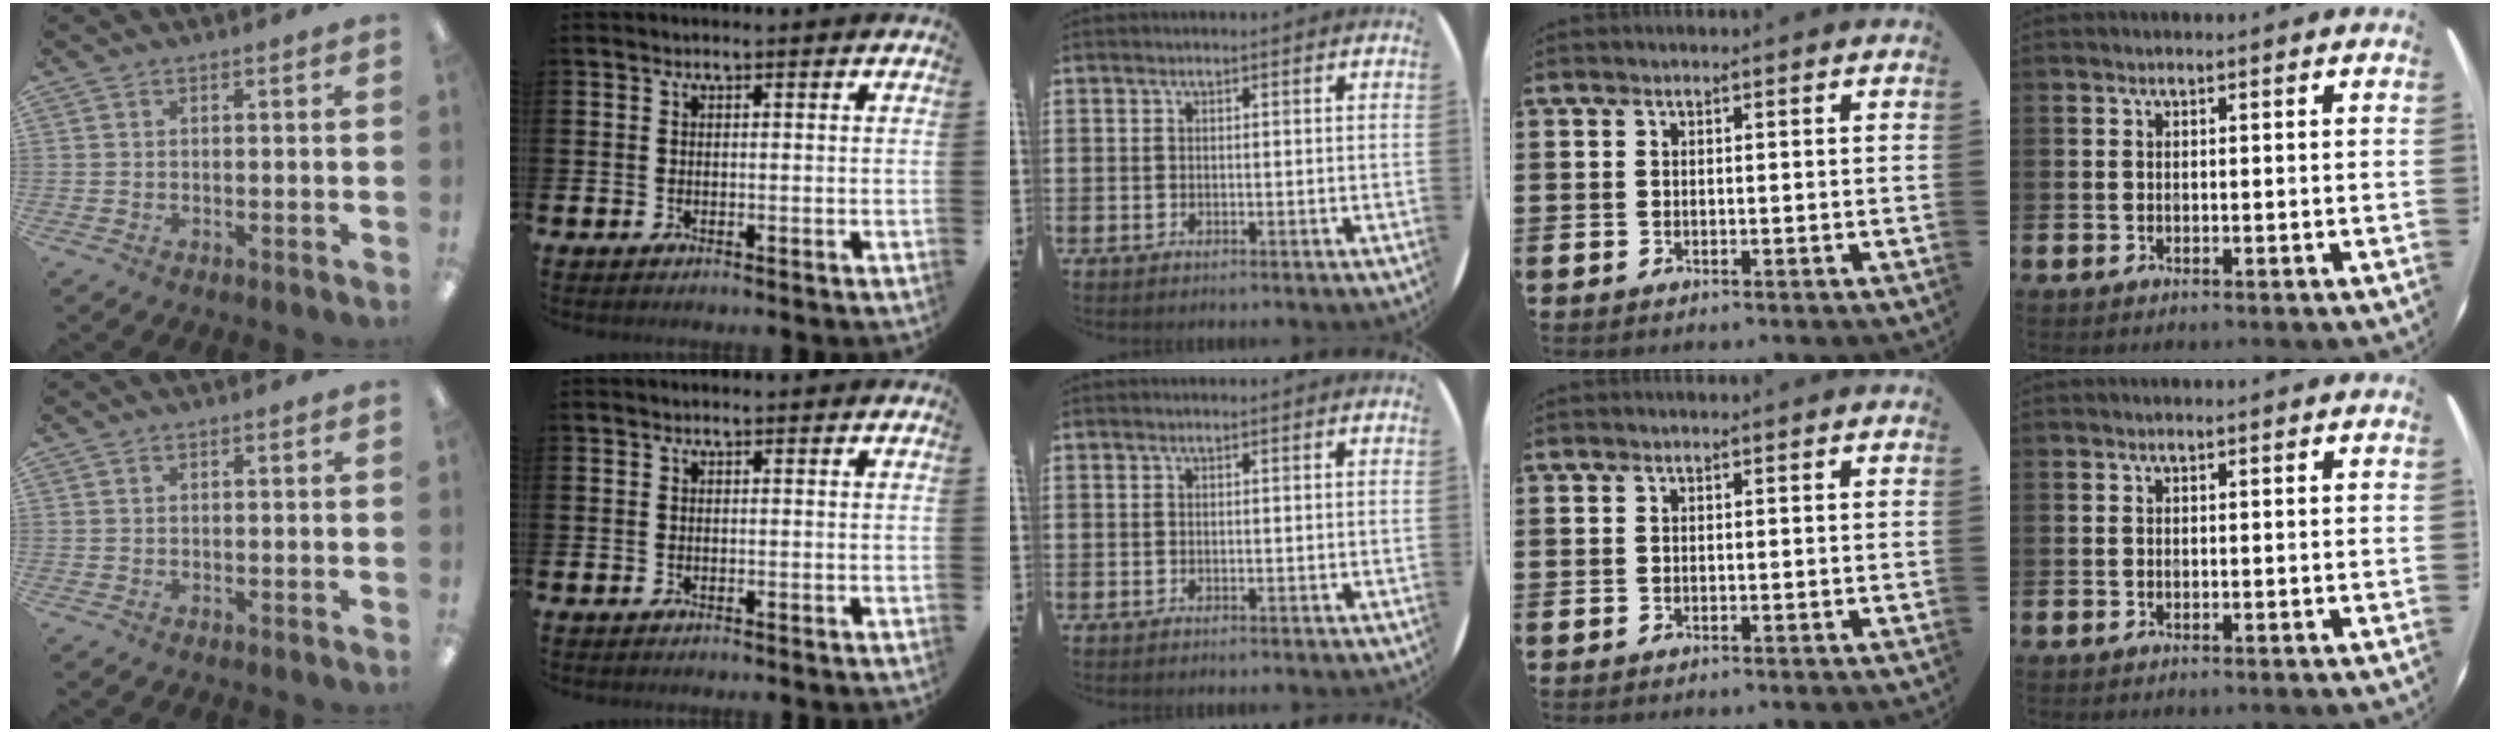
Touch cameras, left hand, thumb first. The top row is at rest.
{}